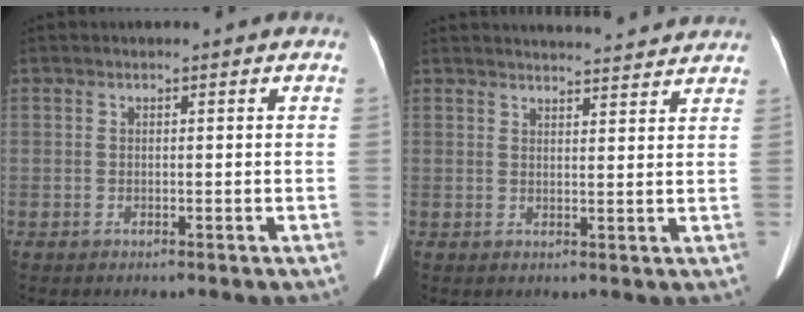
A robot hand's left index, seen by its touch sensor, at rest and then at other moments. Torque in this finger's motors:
{"motor_torque": [-0.07, -0.77, 0.06, 0.01]}